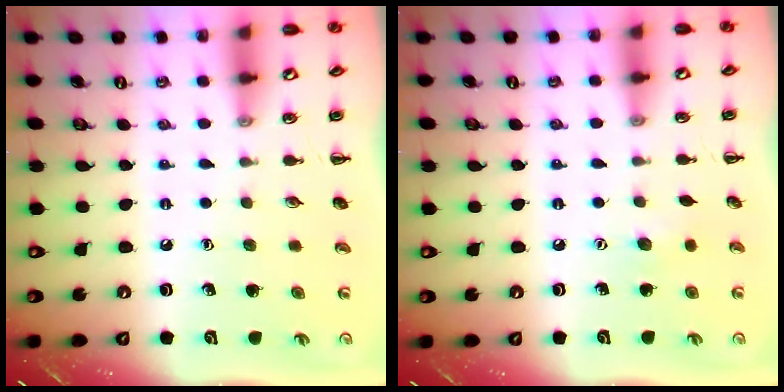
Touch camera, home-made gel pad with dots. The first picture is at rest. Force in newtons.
{"total": 3.0, "press": 2.9, "slide": 0.6}